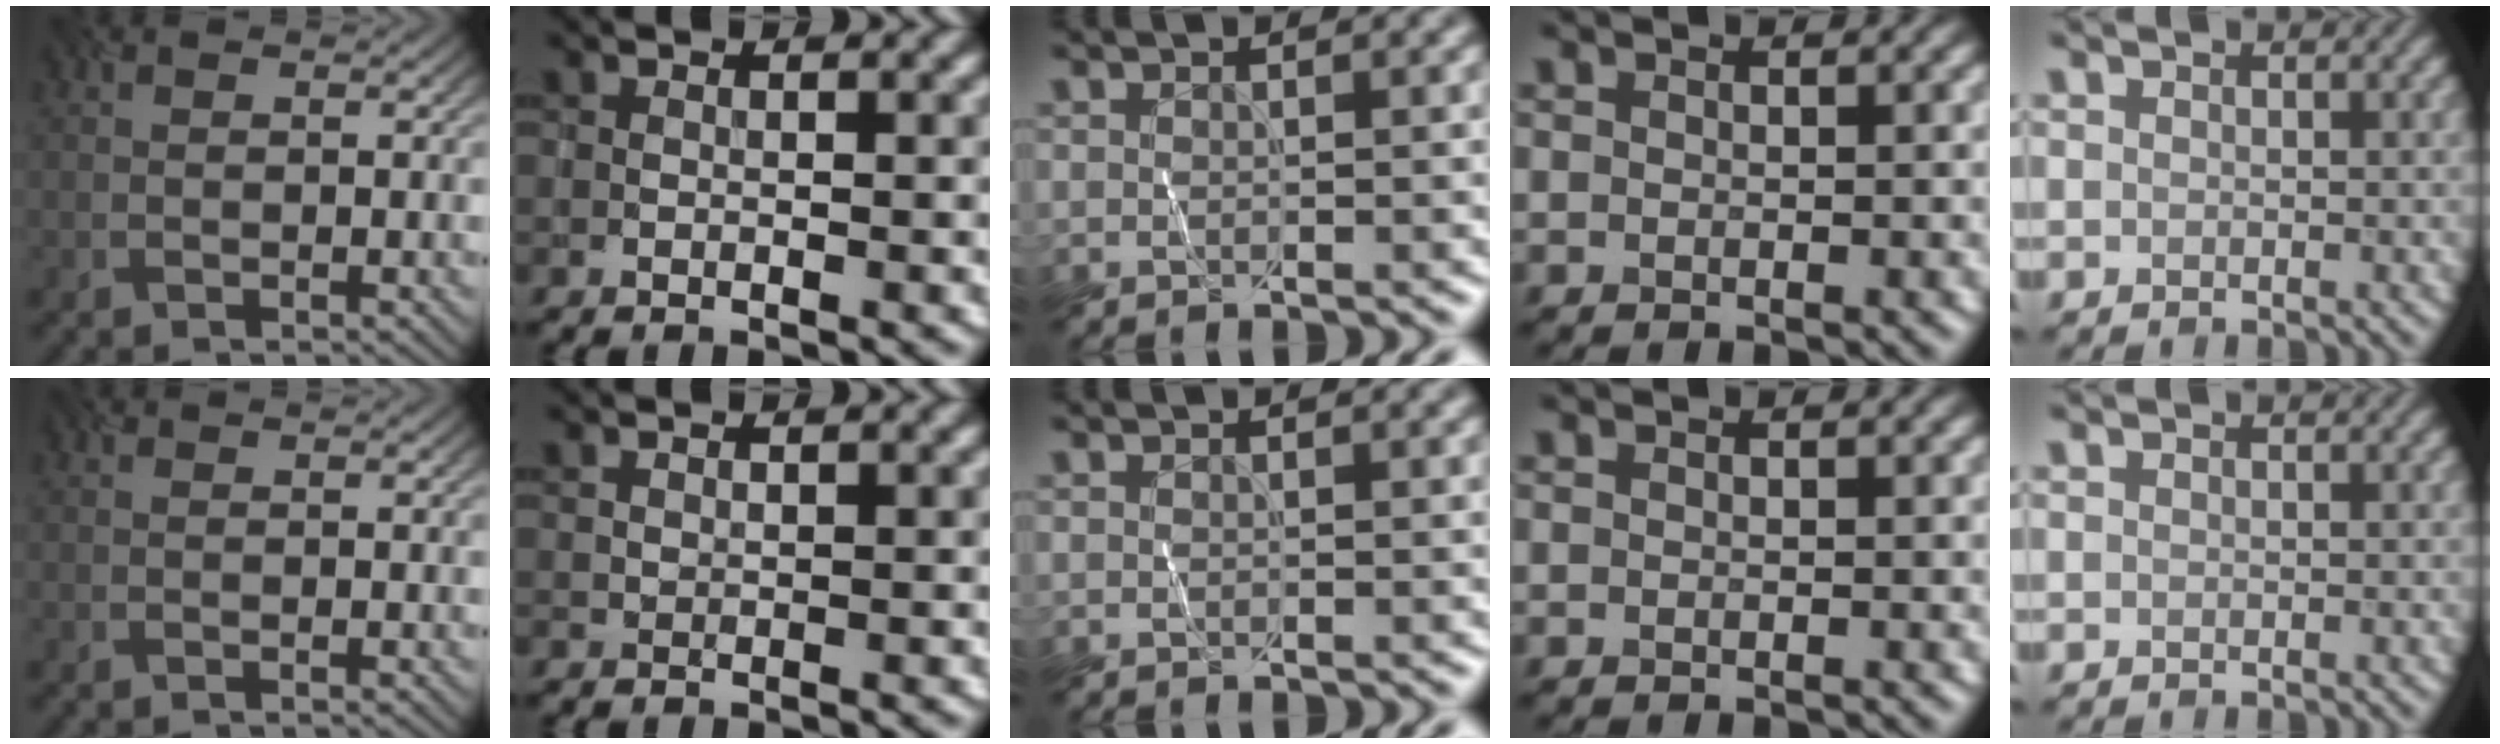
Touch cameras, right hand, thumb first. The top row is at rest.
{"index": {"total": 0.7, "force": [0.4, 0.5, 0.2], "torque": [-0.007, 0.000, 0.010]}}